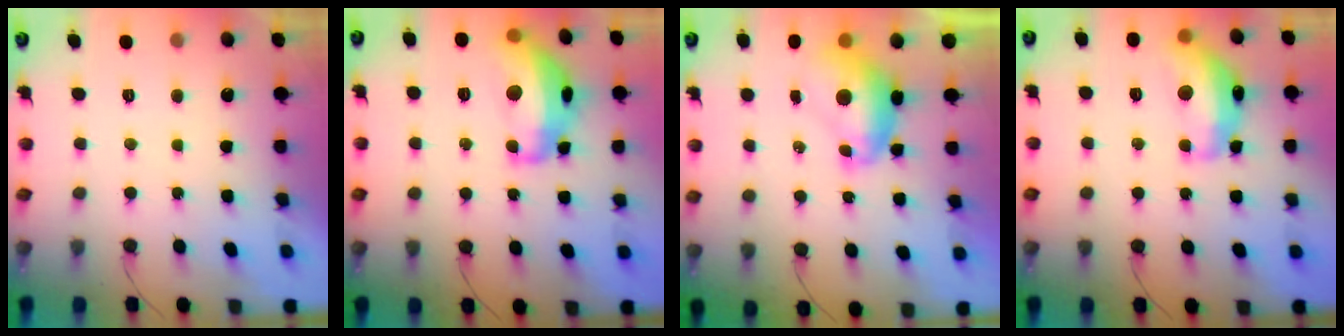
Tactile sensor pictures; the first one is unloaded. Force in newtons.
{"total": 16.0, "press": 16.0, "slide": 0.9}
{"total": 8.3, "press": 8.2, "slide": 0.9}
{"total": 14.8, "press": 14.8, "slide": 1.1}